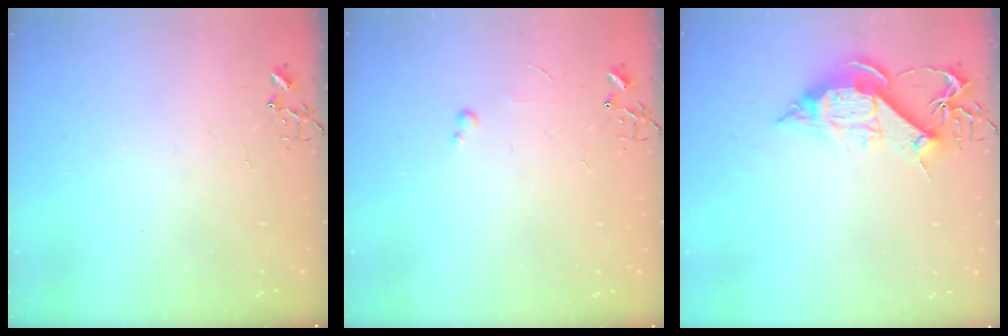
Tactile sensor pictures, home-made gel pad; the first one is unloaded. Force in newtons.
{"total": 2.4, "press": 2.3, "slide": 0.4}
{"total": 11.4, "press": 11.3, "slide": 1.1}